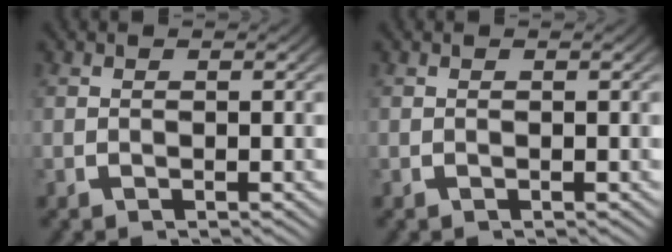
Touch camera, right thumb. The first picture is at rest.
{"total": 0.0}